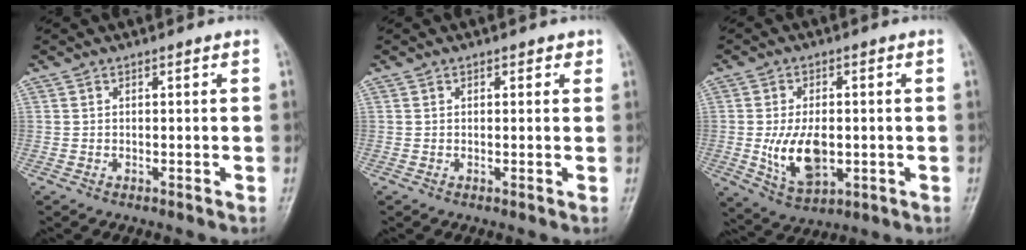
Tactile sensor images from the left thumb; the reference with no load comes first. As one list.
[{"total": 1.3, "force": [0.7, 0.9, 0.6], "torque": [0.006, -0.002, 0.005]}, {"total": 10.0, "force": [-1.1, 5.9, 8.0], "torque": [-0.133, -0.006, -0.010]}]